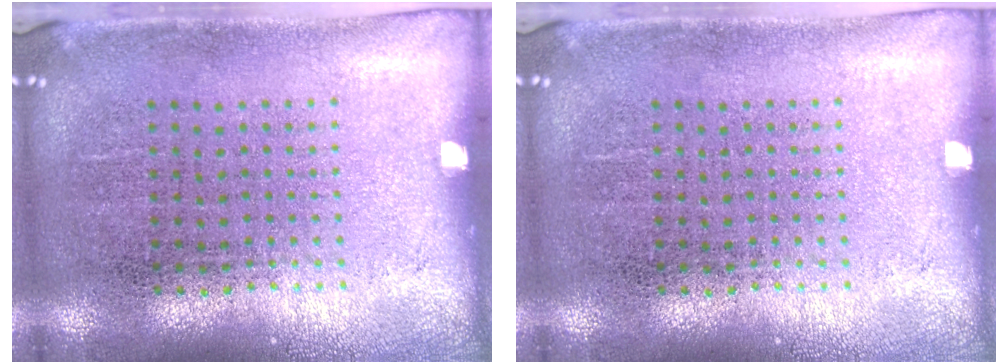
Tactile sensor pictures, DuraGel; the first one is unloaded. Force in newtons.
{"total": 0.0}